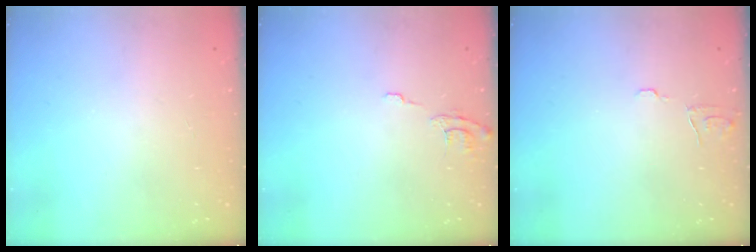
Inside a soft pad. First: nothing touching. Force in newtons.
{"total": 5.8, "press": 5.8, "slide": 0.5}
{"total": 5.9, "press": 5.9, "slide": 0.5}